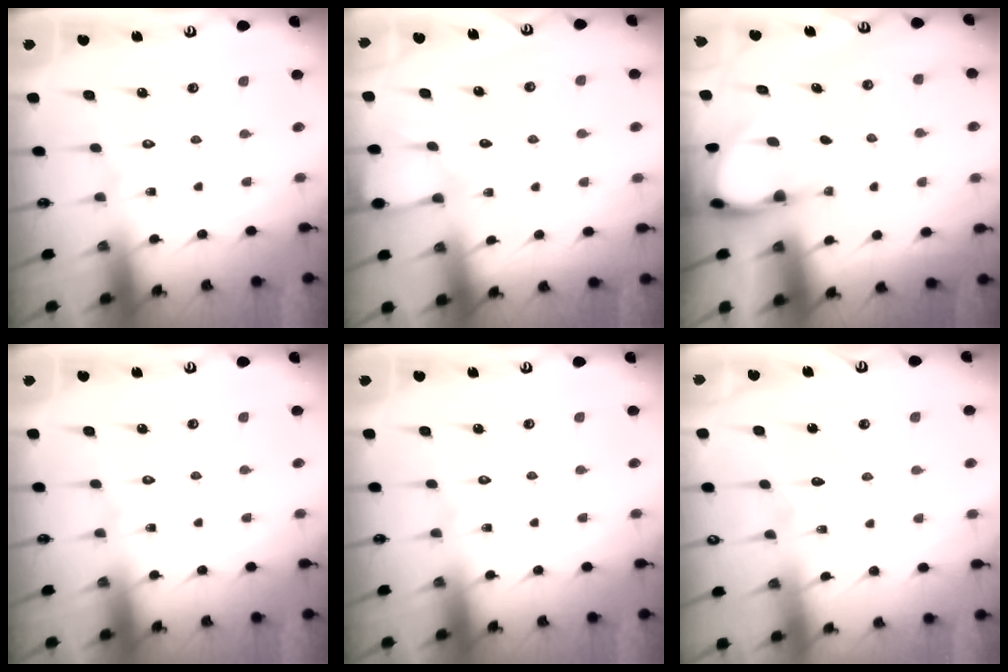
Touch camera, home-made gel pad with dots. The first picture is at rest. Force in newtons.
{"total": 4.5, "press": 4.5, "slide": 0.5}
{"total": 3.7, "press": 3.7, "slide": 0.3}
{"total": 0.0}
{"total": 0.0}
{"total": 4.7, "press": 4.7, "slide": 0.3}